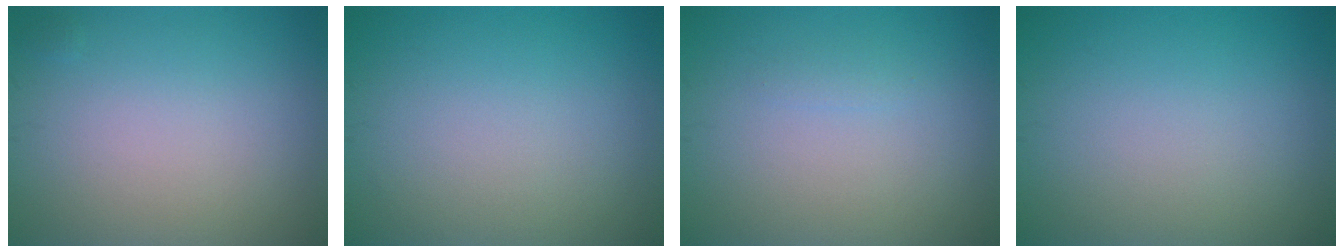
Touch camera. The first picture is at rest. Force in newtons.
{"total": 0.0}
{"total": 0.6, "press": 0.6, "slide": 0.0}
{"total": 0.0}